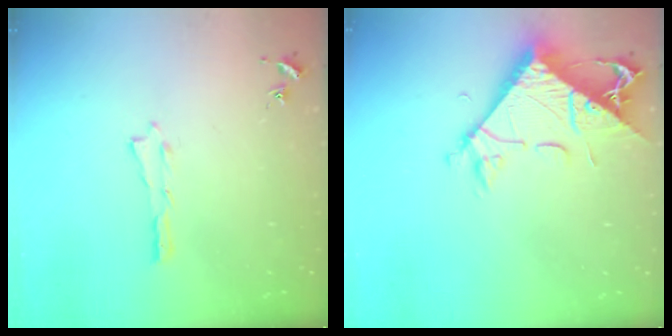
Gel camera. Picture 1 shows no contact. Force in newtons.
{"total": 8.2, "press": 8.2, "slide": 0.7}